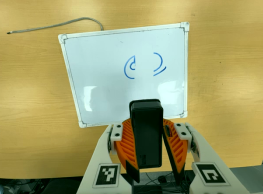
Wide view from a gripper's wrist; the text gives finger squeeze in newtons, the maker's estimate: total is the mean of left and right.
{"total": 10.0, "left": 10.0, "right": 10.0}